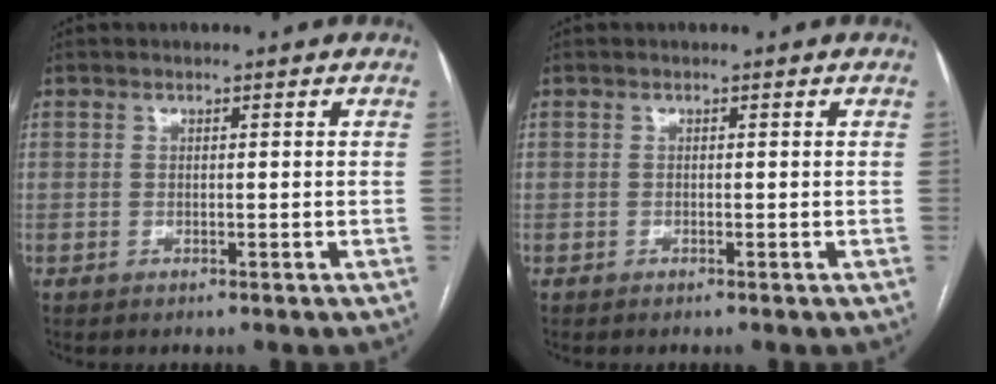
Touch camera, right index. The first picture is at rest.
{"total": 0.0}